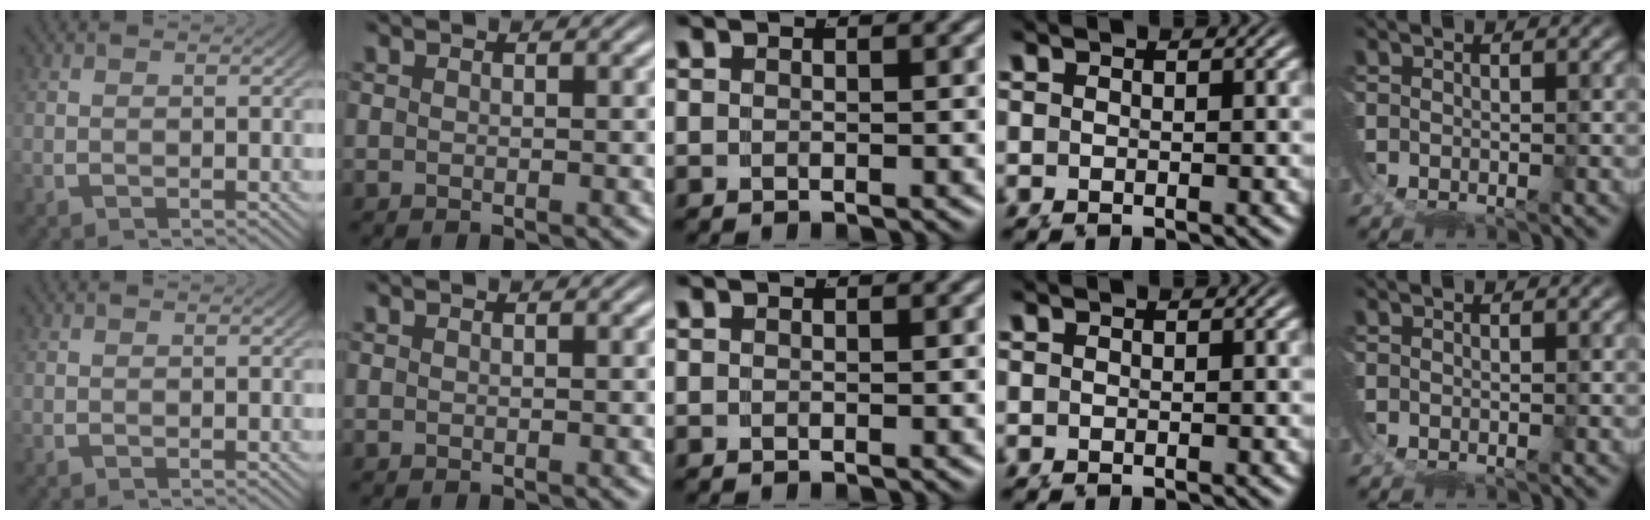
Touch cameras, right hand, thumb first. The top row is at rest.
{}